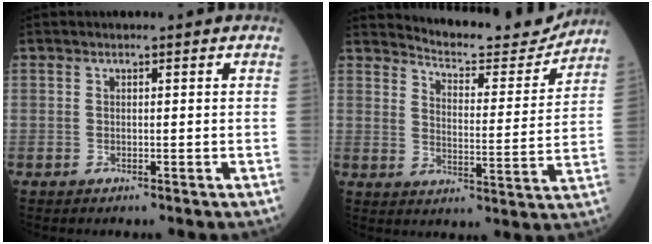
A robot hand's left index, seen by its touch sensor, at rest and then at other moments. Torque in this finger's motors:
{"motor_torque": [0.20, -0.24, -0.08, -0.02]}